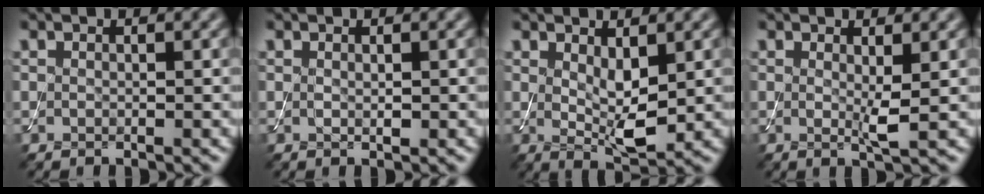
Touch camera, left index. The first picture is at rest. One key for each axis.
{"total": 0.5, "fx": 0.0, "fy": 0.2, "fz": 0.5, "tx": -0.013, "ty": -0.001, "tz": 0.002}
{"total": 3.4, "fx": 0.6, "fy": 1.3, "fz": 3.1, "tx": -0.060, "ty": -0.006, "tz": 0.018}
{"total": 1.7, "fx": 0.2, "fy": 0.1, "fz": 1.7, "tx": -0.033, "ty": -0.008, "tz": 0.003}